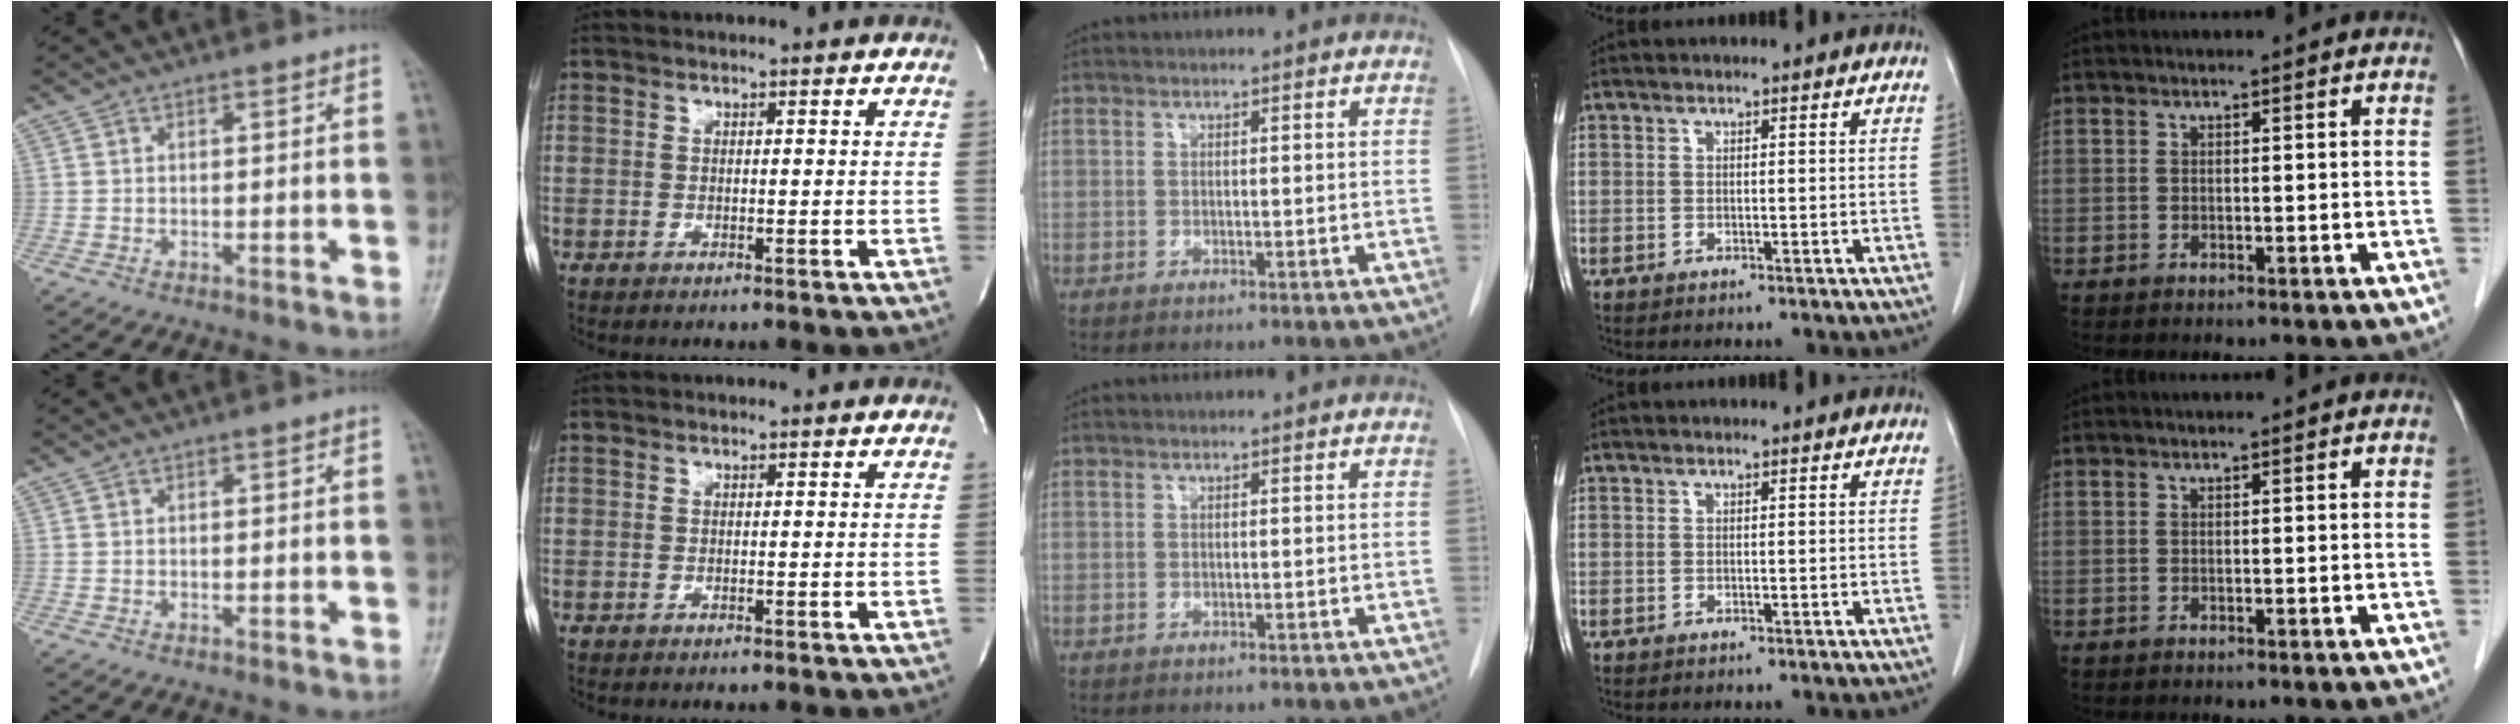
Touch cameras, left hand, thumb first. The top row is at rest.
{}